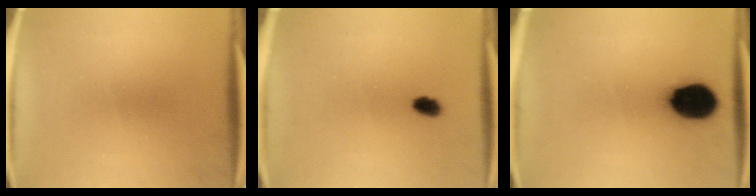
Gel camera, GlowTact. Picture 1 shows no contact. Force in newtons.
{"total": 2.3}
{"total": 13.6}